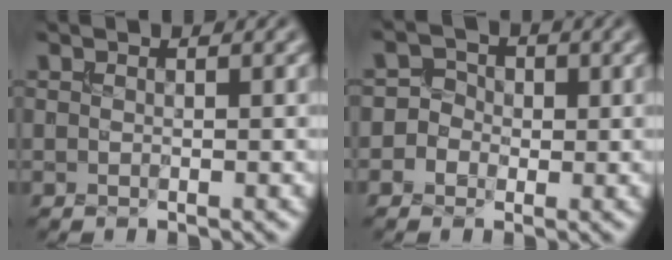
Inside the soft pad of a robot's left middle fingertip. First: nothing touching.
{"total": 2.6, "force": [-0.5, 2.5, 0.6], "torque": [0.012, 0.014, -0.029]}